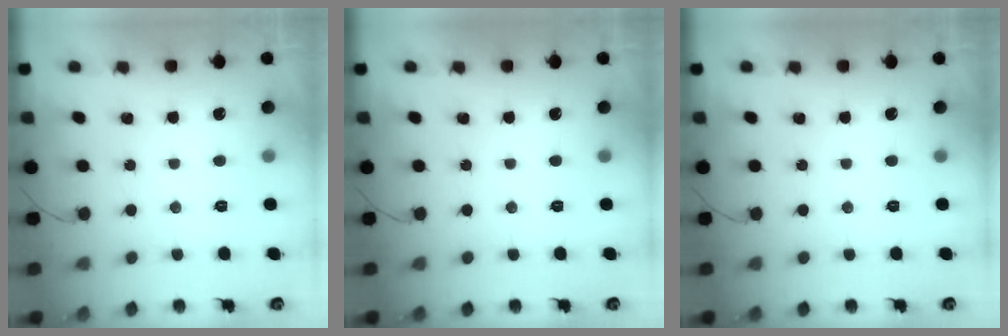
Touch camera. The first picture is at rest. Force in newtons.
{"total": 0.0}
{"total": 0.0}